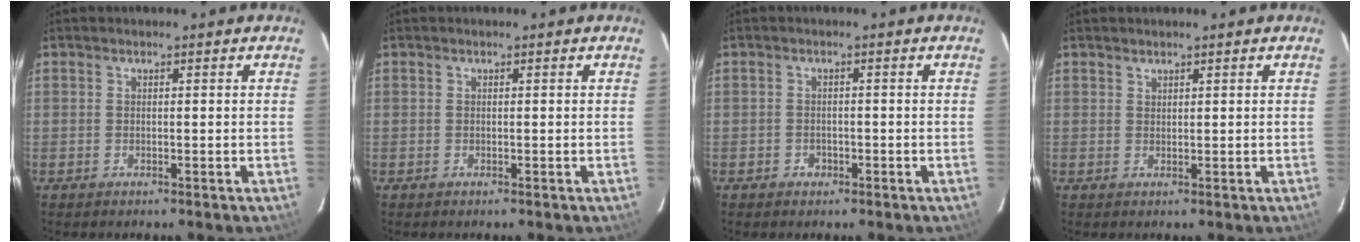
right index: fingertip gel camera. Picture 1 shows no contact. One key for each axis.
{"total": 0.0}
{"total": 2.0, "fx": -1.2, "fy": 1.6, "fz": 0.3, "tx": -0.007, "ty": 0.002, "tz": -0.017}
{"total": 4.2, "fx": 3.0, "fy": 2.9, "fz": 0.4, "tx": 0.004, "ty": 0.008, "tz": 0.061}